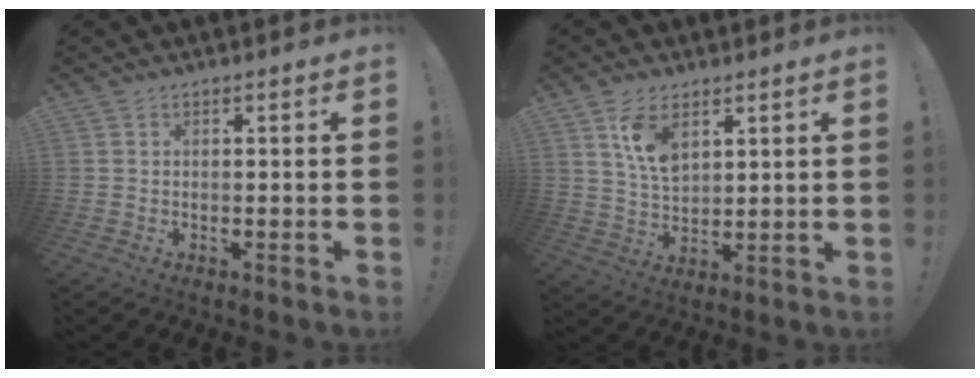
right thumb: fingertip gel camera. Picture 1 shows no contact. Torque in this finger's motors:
{"motor_torque": [0.10, 0.23, 0.04, 0.19, 0.04]}